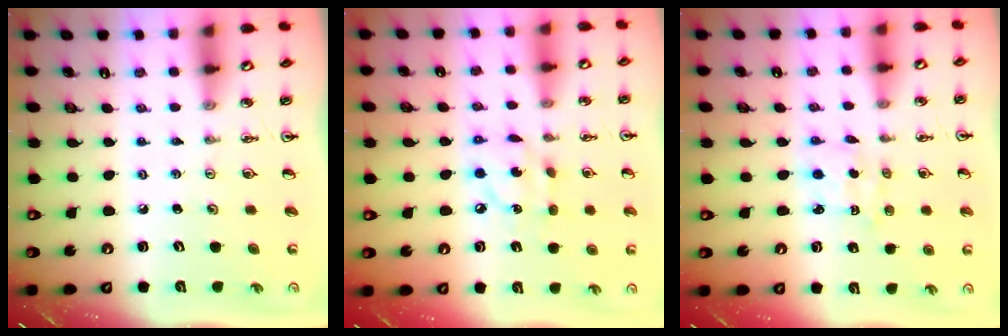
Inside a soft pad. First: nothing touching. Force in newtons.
{"total": 8.8, "press": 8.8, "slide": 0.4}
{"total": 2.1, "press": 2.0, "slide": 0.6}